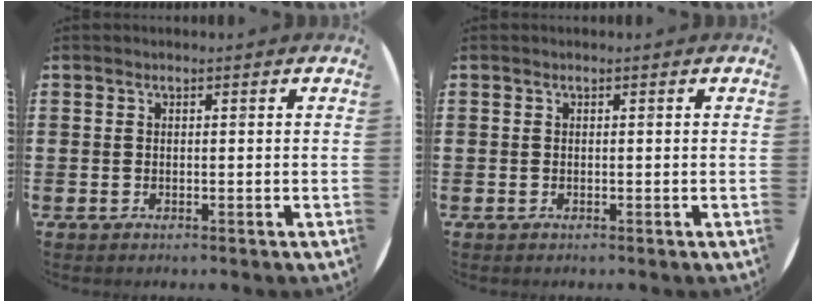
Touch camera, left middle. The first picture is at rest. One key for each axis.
{"total": 0.0}